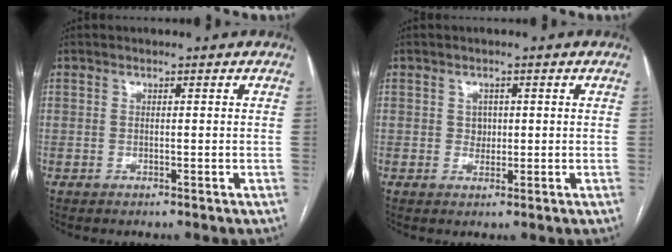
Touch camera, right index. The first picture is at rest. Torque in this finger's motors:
{"motor_torque": [-0.11, 0.05, 0.02, 0.00]}